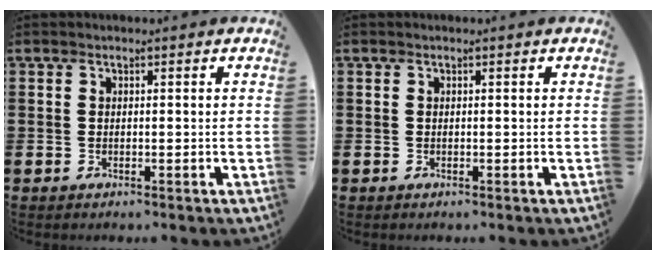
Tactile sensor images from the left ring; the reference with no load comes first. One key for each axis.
{"total": 0.0}